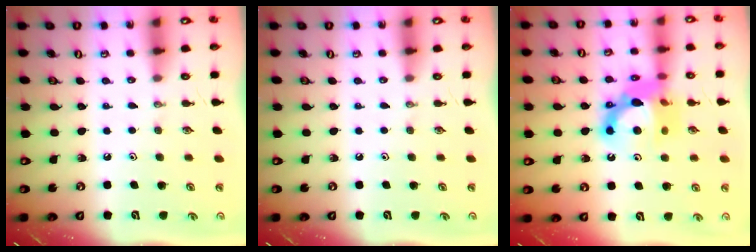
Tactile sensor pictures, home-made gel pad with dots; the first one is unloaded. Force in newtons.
{"total": 0.0}
{"total": 14.5, "press": 14.4, "slide": 1.7}